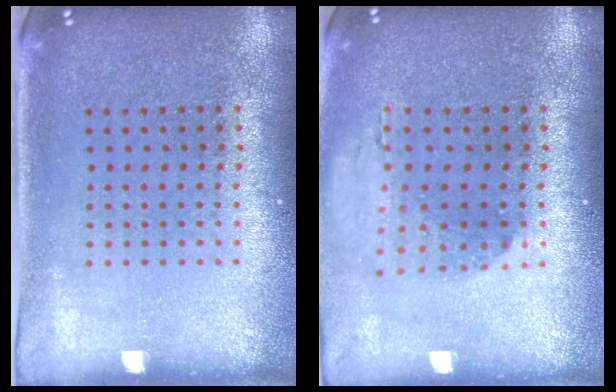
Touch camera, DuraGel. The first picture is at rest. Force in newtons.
{"total": 1.2, "press": 1.2, "slide": 0.2}